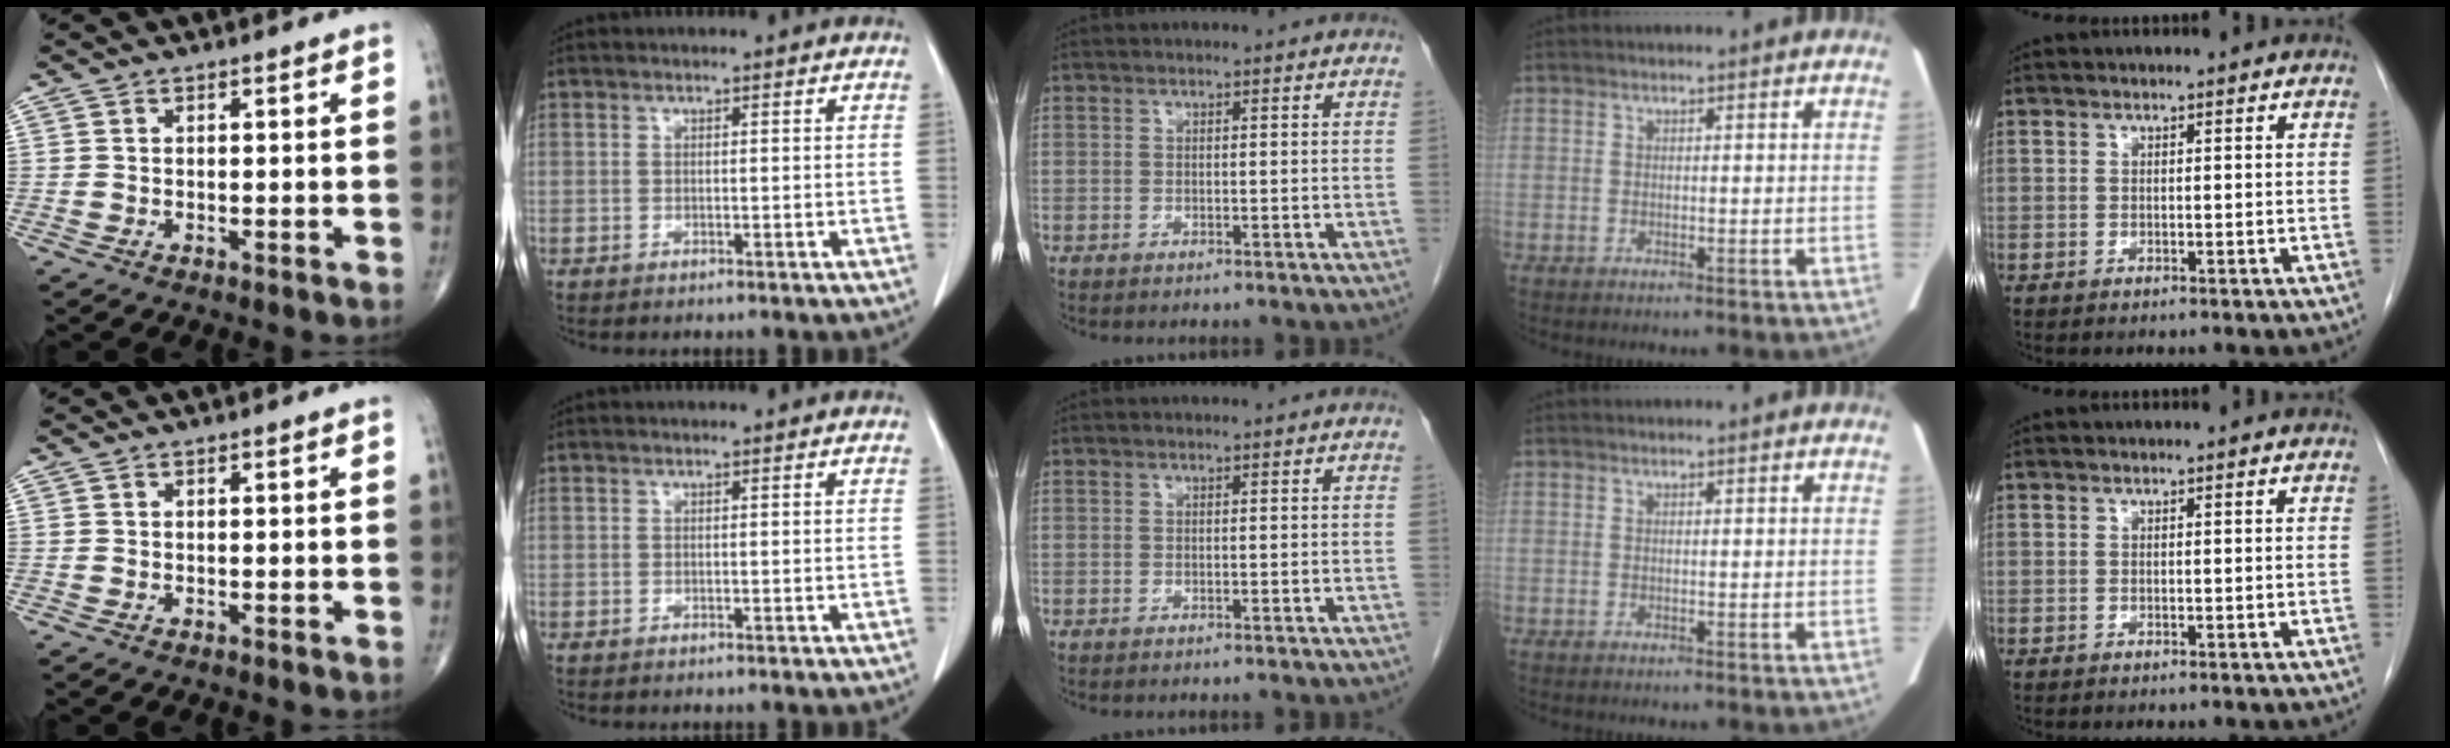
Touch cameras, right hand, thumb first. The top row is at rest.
{}